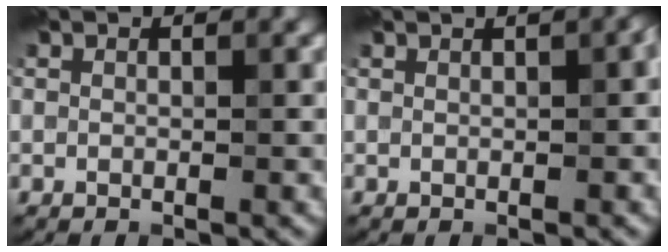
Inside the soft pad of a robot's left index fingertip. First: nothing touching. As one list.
[{"total": 2.0, "force": [1.0, 0.4, 1.7], "torque": [-0.022, 0.009, 0.015]}]